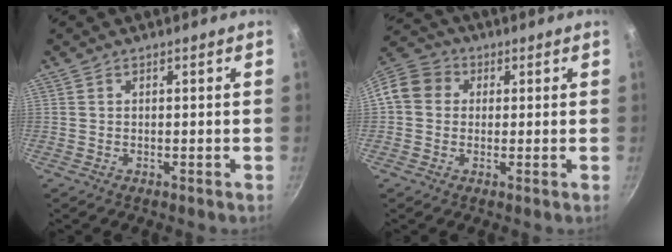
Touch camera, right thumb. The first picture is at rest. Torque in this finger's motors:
{"motor_torque": [0.98, 1.12, 0.83, -0.64, 0.02]}